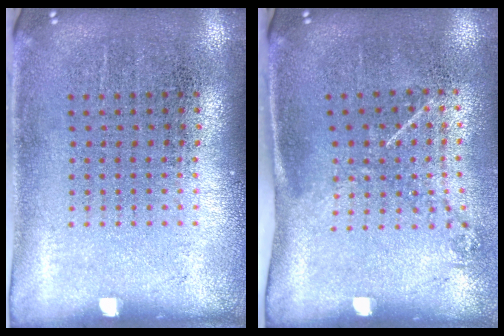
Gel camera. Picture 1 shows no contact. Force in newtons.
{"total": 1.3, "press": 0.9, "slide": 0.9}